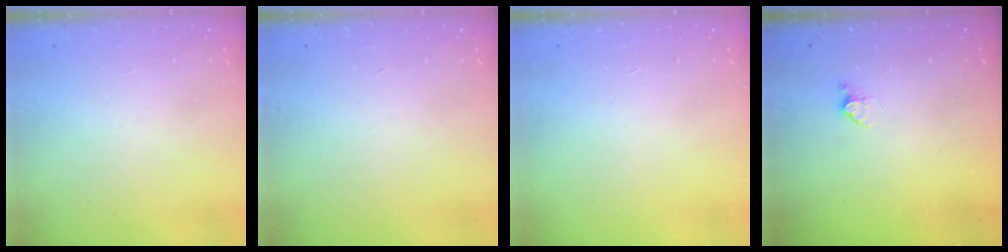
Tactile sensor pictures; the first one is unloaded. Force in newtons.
{"total": 0.0}
{"total": 0.0}
{"total": 6.4, "press": 6.4, "slide": 0.7}